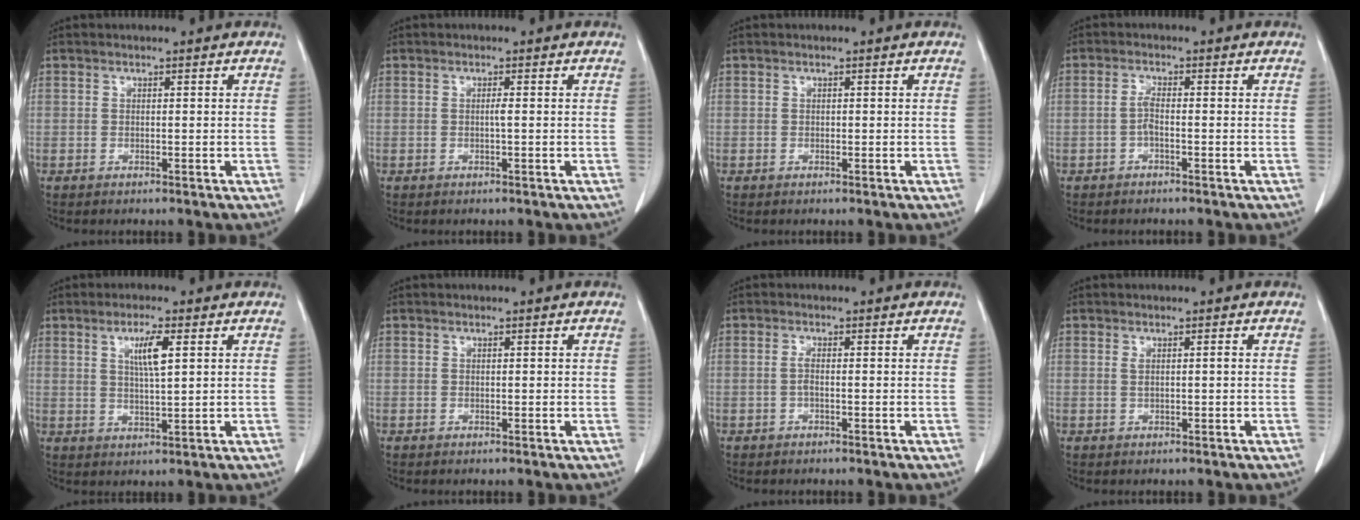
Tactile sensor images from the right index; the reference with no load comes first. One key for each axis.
{"total": 0.7, "fx": -0.1, "fy": -0.1, "fz": 0.7, "tx": -0.011, "ty": 0.000, "tz": -0.003}
{"total": 0.0}
{"total": 1.7, "fx": -0.6, "fy": 0.2, "fz": 1.6, "tx": -0.029, "ty": 0.004, "tz": -0.014}
{"total": 4.9, "fx": 1.8, "fy": 0.4, "fz": 4.6, "tx": -0.083, "ty": -0.002, "tz": 0.033}
{"total": 0.0}
{"total": 1.0, "fx": -0.2, "fy": 0.1, "fz": 1.0, "tx": -0.017, "ty": 0.004, "tz": -0.006}
{"total": 1.0, "fx": 0.2, "fy": 0.1, "fz": 1.0, "tx": -0.021, "ty": 0.005, "tz": 0.008}